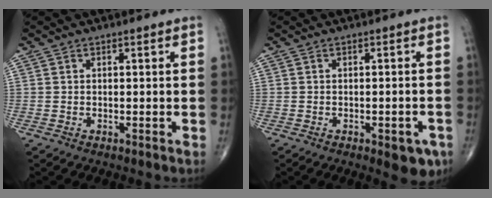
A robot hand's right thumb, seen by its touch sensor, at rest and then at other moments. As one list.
[{"total": 5.3, "force": [-2.6, 2.3, 4.1], "torque": [-0.033, 0.007, -0.024]}]